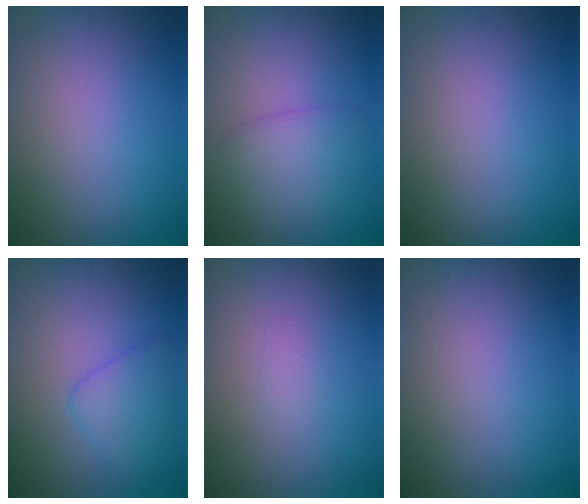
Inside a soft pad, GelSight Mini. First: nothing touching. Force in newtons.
{"total": 2.9, "press": 2.9, "slide": 0.2}
{"total": 0.0}
{"total": 2.7, "press": 2.7, "slide": 0.0}
{"total": 0.7, "press": 0.7, "slide": 0.1}
{"total": 0.0}